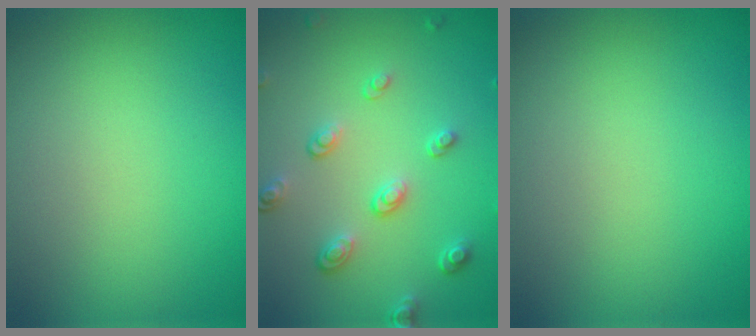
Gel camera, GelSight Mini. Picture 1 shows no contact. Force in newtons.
{"total": 3.5, "press": 2.7, "slide": 2.3}
{"total": 0.0}